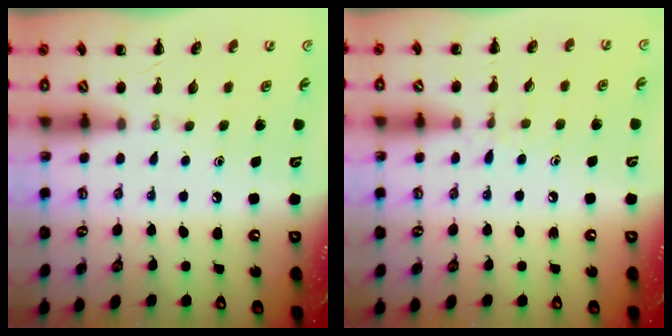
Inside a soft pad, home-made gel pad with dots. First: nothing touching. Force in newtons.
{"total": 6.6, "press": 6.3, "slide": 1.9}